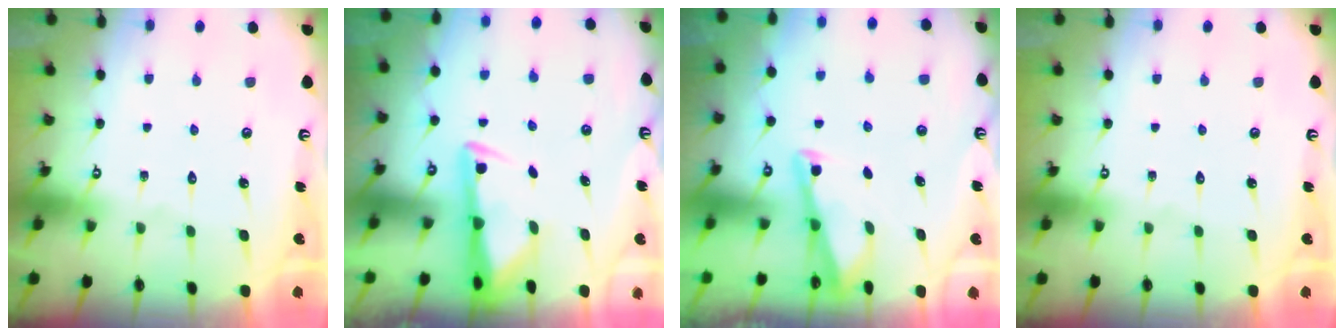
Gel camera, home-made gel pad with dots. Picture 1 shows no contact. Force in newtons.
{"total": 3.0, "press": 2.9, "slide": 0.5}
{"total": 2.9, "press": 2.9, "slide": 0.3}
{"total": 0.0}